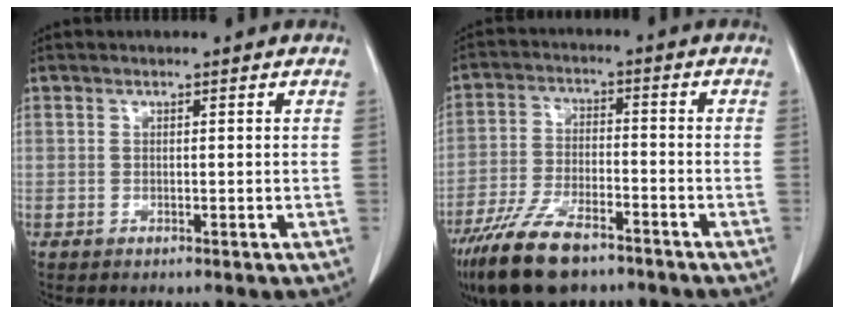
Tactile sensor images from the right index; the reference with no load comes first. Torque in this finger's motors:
{"motor_torque": [0.80, -0.85, 0.70, 0.18]}